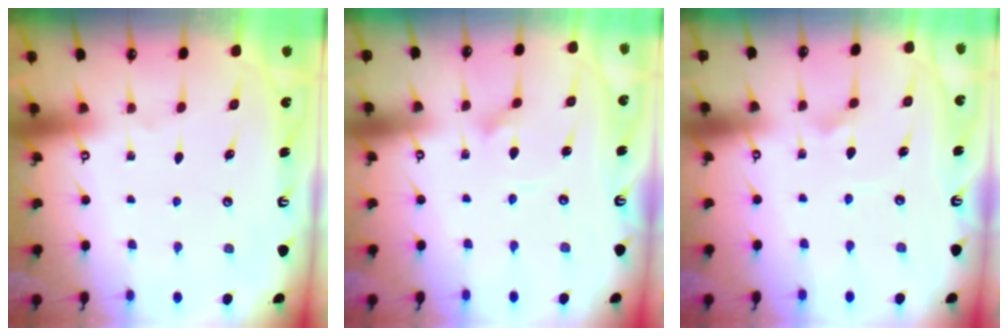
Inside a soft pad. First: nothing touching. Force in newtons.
{"total": 1.6, "press": 1.6, "slide": 0.2}
{"total": 2.4, "press": 2.4, "slide": 0.6}